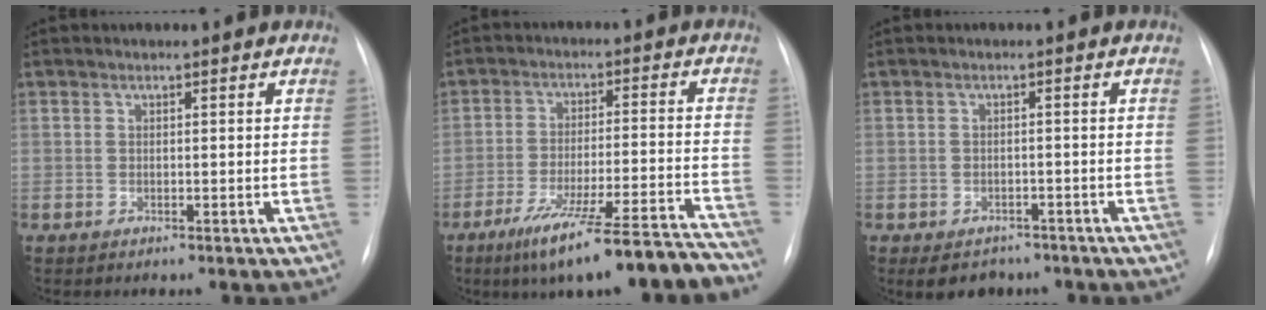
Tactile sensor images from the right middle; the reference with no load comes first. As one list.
[{"total": 15.6, "force": [-12.4, -0.2, 9.5], "torque": [-0.135, -0.008, -0.193]}, {"total": 5.5, "force": [-4.0, 3.4, 1.5], "torque": [-0.018, 0.007, -0.052]}]